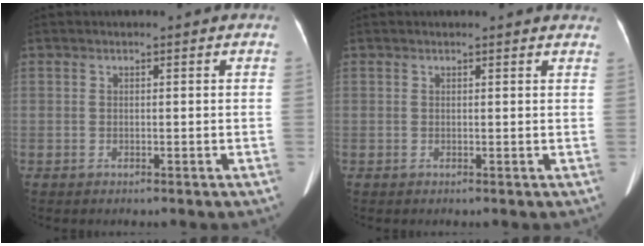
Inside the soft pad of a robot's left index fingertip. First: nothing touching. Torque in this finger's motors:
{"motor_torque": [0.38, -0.32, -0.02, 0.00]}